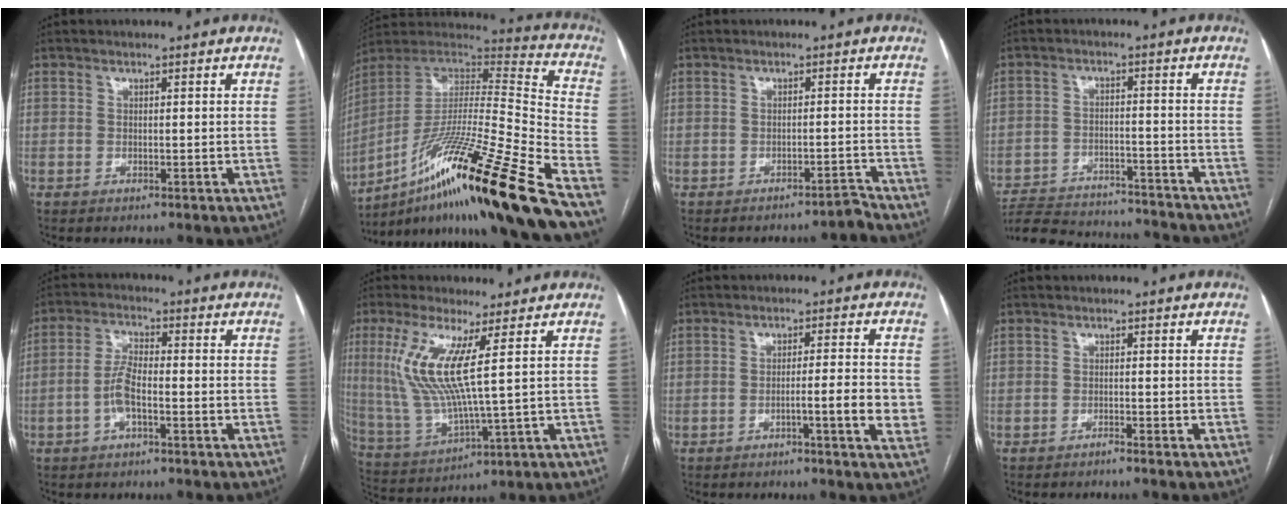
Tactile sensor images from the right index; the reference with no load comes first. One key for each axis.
{"total": 29.9, "fx": -19.1, "fy": -0.6, "fz": 22.9, "tx": -0.352, "ty": -0.026, "tz": -0.335}
{"total": 2.8, "fx": -2.6, "fy": -1.2, "fz": -0.3, "tx": 0.016, "ty": 0.001, "tz": -0.033}
{"total": 19.4, "fx": -18.2, "fy": 3.2, "fz": 5.7, "tx": -0.132, "ty": -0.009, "tz": -0.258}
{"total": 5.1, "fx": -1.7, "fy": 1.6, "fz": 4.6, "tx": -0.100, "ty": 0.010, "tz": -0.036}
{"total": 10.9, "fx": 3.1, "fy": 0.7, "fz": 10.5, "tx": -0.243, "ty": -0.010, "tz": 0.065}
{"total": 5.9, "fx": -1.6, "fy": -0.1, "fz": 5.7, "tx": -0.080, "ty": -0.003, "tz": -0.025}
{"total": 1.3, "fx": -1.1, "fy": -0.3, "fz": 0.5, "tx": -0.015, "ty": 0.003, "tz": -0.016}